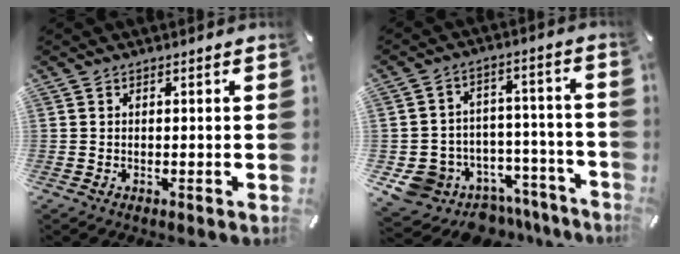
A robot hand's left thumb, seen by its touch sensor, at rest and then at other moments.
{"total": 11.1, "force": [-6.1, 9.0, 2.5], "torque": [-0.017, 0.030, -0.089]}